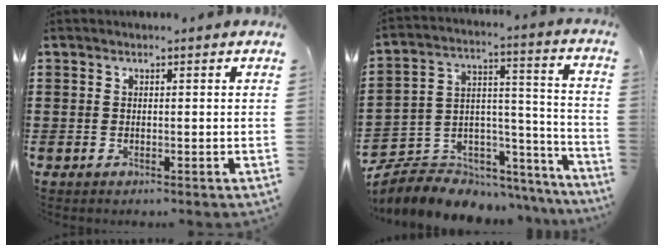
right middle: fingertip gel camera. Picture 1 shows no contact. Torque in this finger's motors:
{"motor_torque": [2.14, 0.00, 0.71, 0.09]}